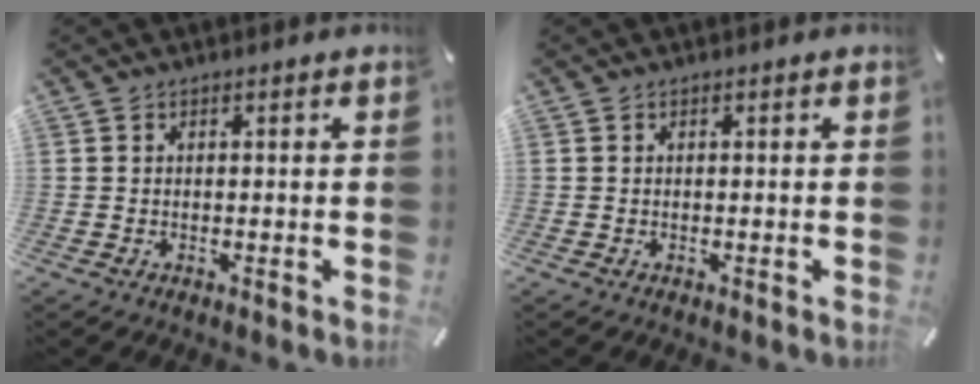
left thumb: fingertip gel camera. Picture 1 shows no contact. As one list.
[{"total": 0.0}]